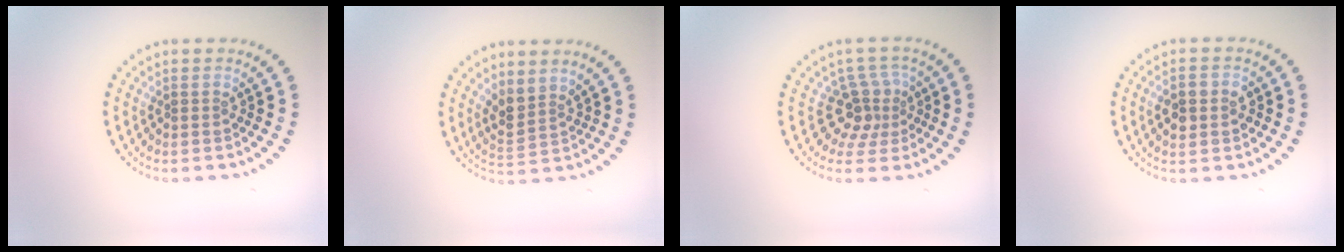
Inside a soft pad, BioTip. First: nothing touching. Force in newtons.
{"total": 2.6, "press": 2.0, "slide": 1.6}
{"total": 3.2, "press": 2.3, "slide": 2.2}
{"total": 3.6, "press": 3.6, "slide": 0.2}